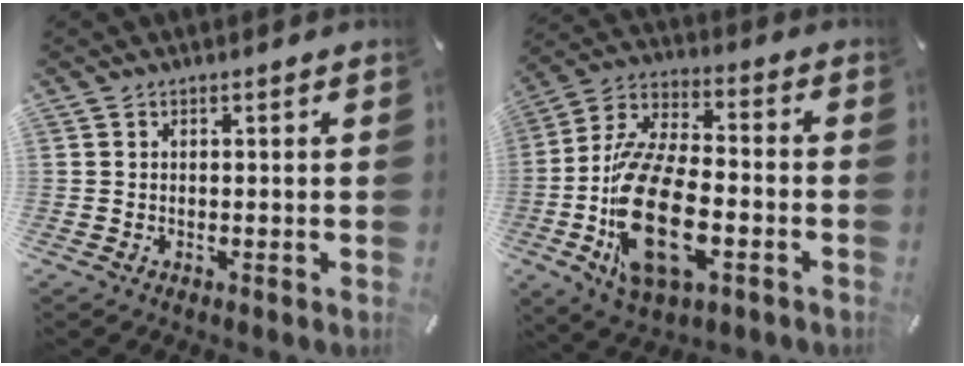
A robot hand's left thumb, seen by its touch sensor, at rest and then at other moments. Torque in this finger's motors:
{"motor_torque": [1.92, 3.09, 1.66, 1.11, 0.54]}